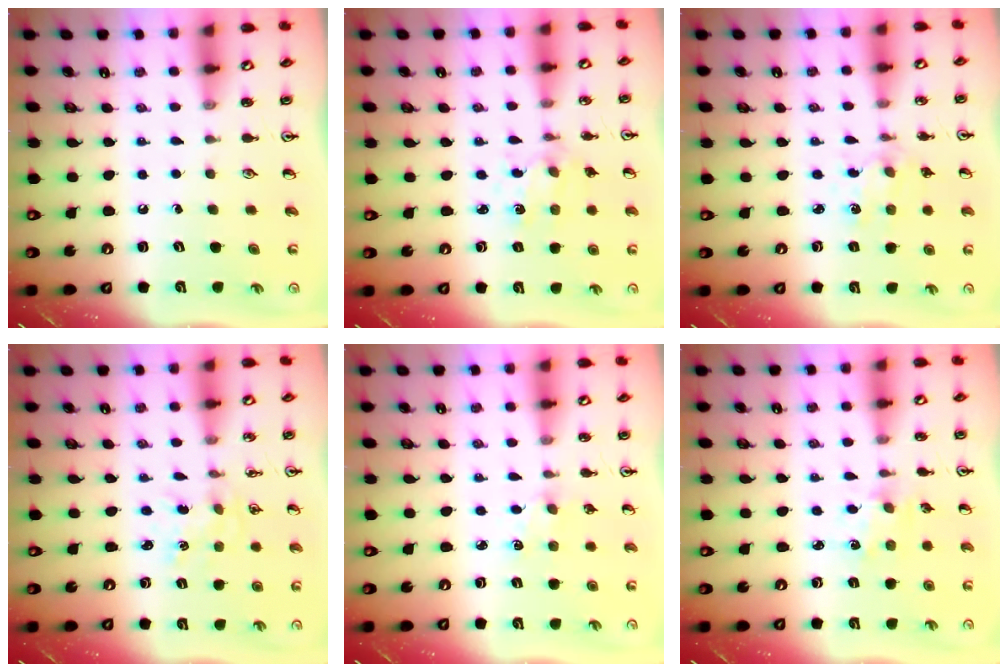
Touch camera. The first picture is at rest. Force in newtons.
{"total": 1.4, "press": 1.4, "slide": 0.3}
{"total": 2.1, "press": 2.1, "slide": 0.4}
{"total": 0.8, "press": 0.8, "slide": 0.2}
{"total": 1.3, "press": 1.3, "slide": 0.2}
{"total": 1.1, "press": 1.1, "slide": 0.2}